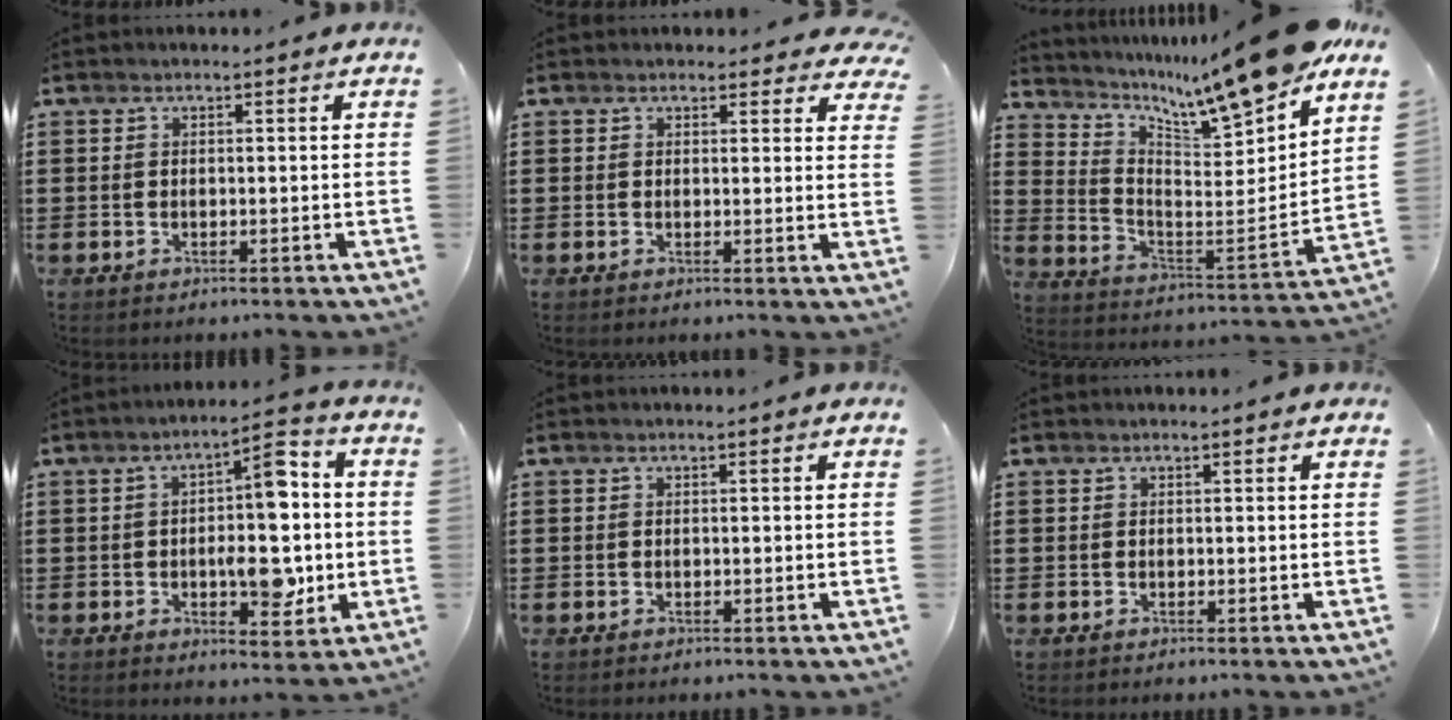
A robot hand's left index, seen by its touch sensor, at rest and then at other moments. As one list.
[{"total": 2.1, "force": [1.9, 0.9, 0.2], "torque": [-0.005, -0.003, 0.034]}, {"total": 12.4, "force": [10.8, 0.4, 6.2], "torque": [-0.116, -0.091, 0.171]}, {"total": 11.3, "force": [-0.4, 5.3, 10.0], "torque": [-0.134, 0.006, -0.011]}, {"total": 0.0}, {"total": 0.0}]